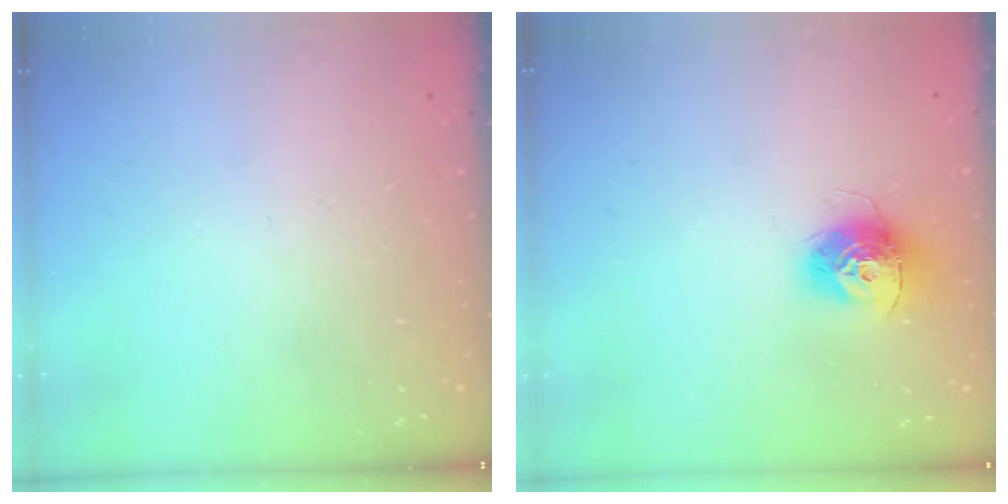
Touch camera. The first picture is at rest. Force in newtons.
{"total": 12.1, "press": 12.1, "slide": 0.8}